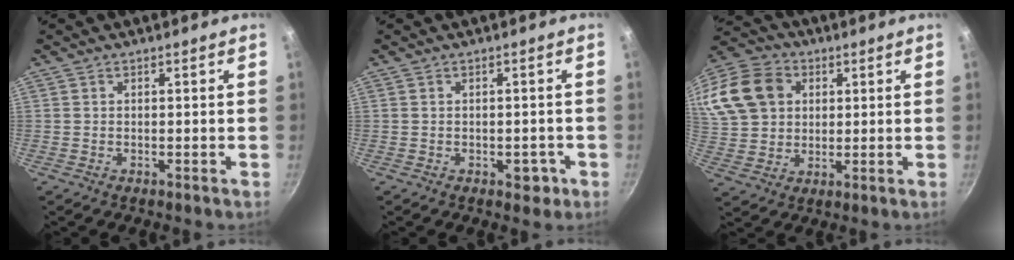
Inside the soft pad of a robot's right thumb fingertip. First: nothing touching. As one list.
[{"total": 2.7, "force": [-1.0, 1.7, 1.8], "torque": [-0.003, 0.013, -0.005]}, {"total": 22.8, "force": [7.0, 18.2, 11.9], "torque": [-0.270, 0.036, 0.130]}]